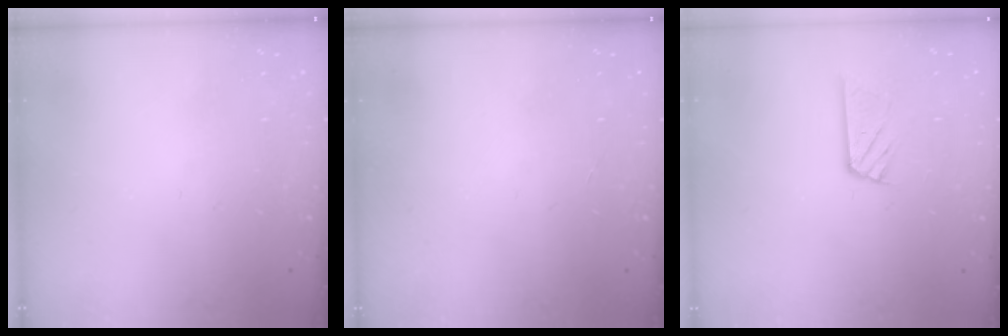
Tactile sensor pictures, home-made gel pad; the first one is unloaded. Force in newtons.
{"total": 0.0}
{"total": 7.7, "press": 7.7, "slide": 0.6}